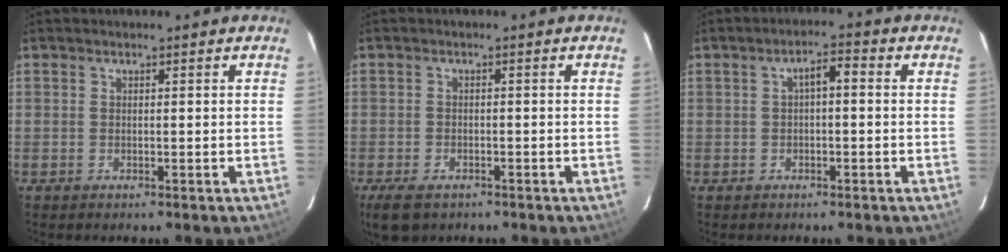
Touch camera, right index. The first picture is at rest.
{"total": 5.5, "force": [-3.7, 2.9, 2.9], "torque": [-0.069, -0.014, -0.062]}
{"total": 3.1, "force": [-0.1, 1.1, 2.9], "torque": [-0.052, 0.014, 0.000]}